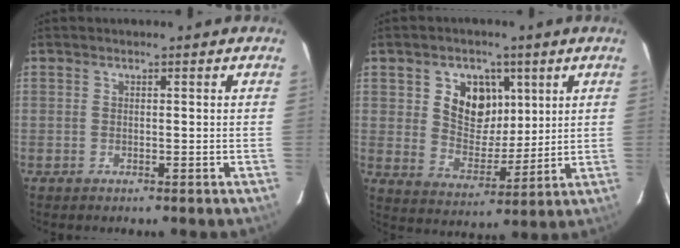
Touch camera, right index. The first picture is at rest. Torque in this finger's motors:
{"motor_torque": [0.88, 0.19, 0.28, 0.08]}